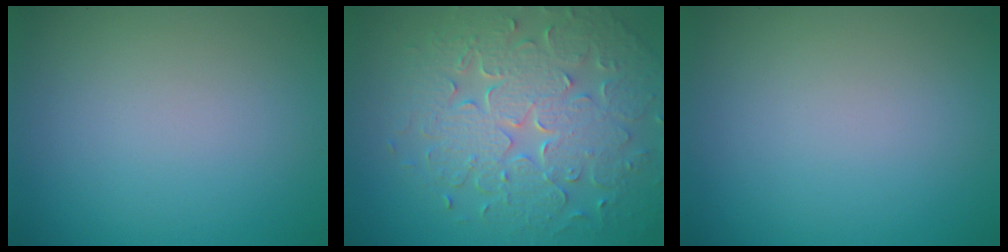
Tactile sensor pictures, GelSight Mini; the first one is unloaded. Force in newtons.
{"total": 7.9, "press": 5.7, "slide": 5.5}
{"total": 0.0}